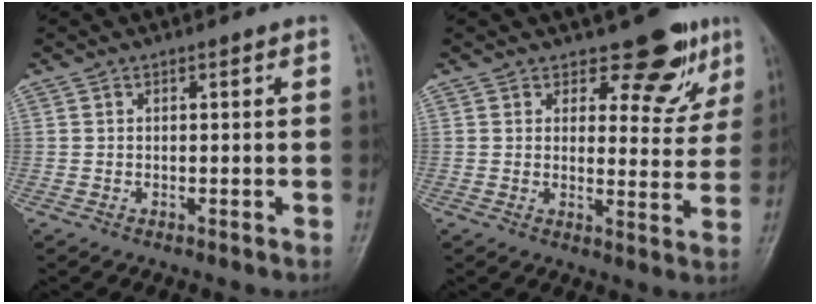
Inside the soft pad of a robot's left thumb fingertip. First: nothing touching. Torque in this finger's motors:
{"motor_torque": [0.22, 0.21, -0.28, -0.22, 0.03]}